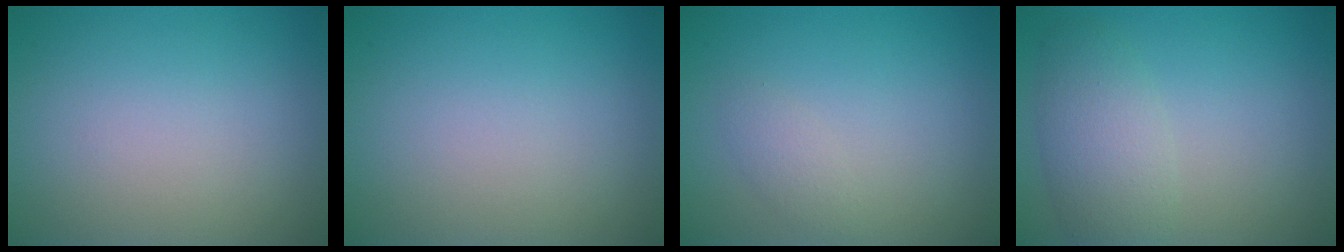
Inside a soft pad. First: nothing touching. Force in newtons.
{"total": 0.0}
{"total": 1.1, "press": 1.1, "slide": 0.0}
{"total": 3.7, "press": 3.7, "slide": 0.2}